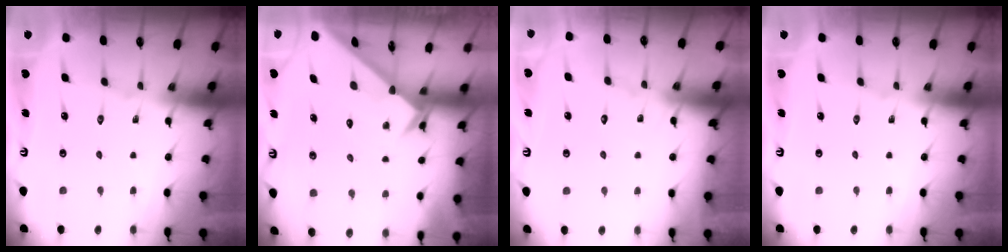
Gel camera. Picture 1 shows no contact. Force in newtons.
{"total": 2.6, "press": 2.6, "slide": 0.2}
{"total": 5.0, "press": 5.0, "slide": 0.5}
{"total": 0.0}